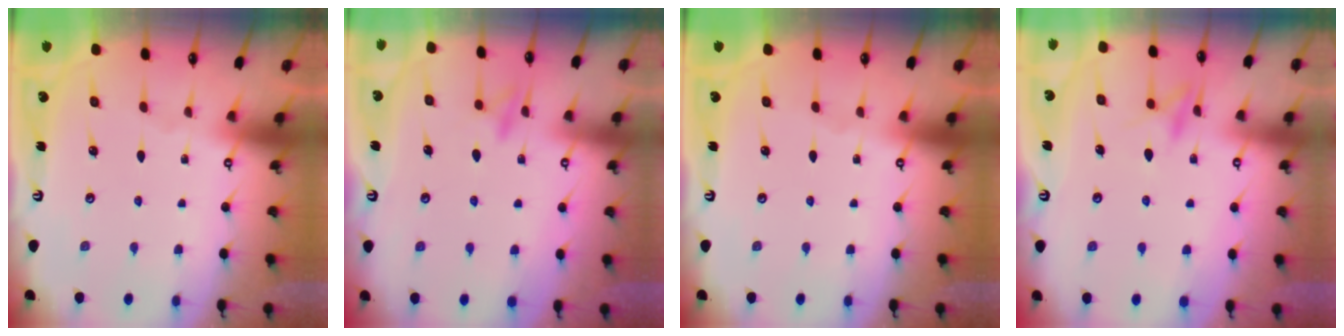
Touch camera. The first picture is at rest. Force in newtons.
{"total": 8.9, "press": 8.9, "slide": 0.8}
{"total": 0.0}
{"total": 11.5, "press": 11.5, "slide": 1.1}